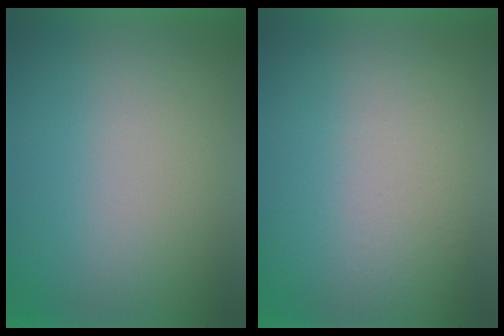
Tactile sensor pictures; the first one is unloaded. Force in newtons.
{"total": 1.4}